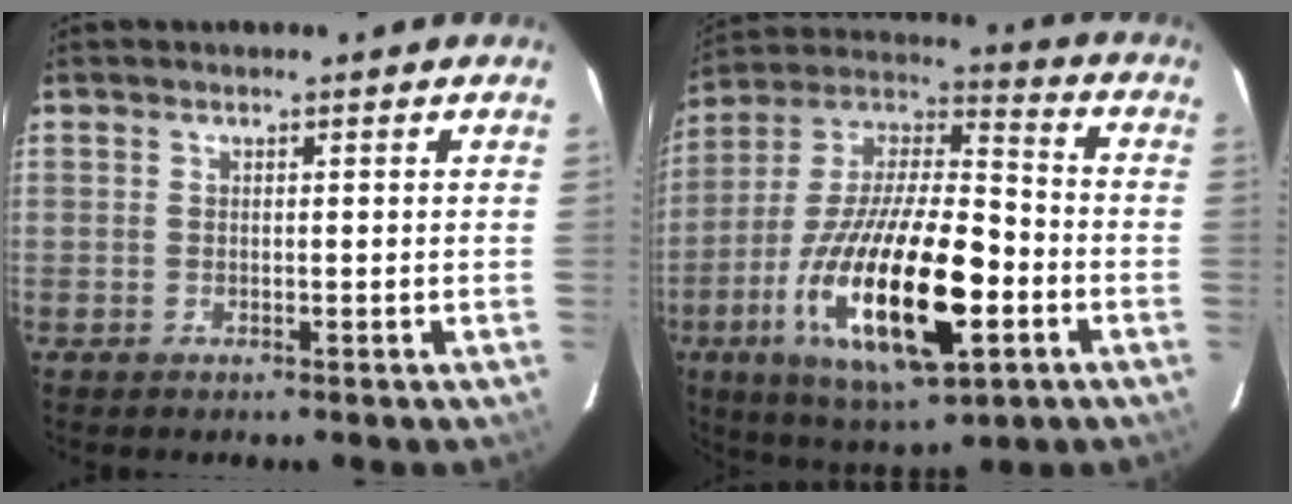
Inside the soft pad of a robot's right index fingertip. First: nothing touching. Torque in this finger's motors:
{"motor_torque": [1.35, -0.79, 1.06, 0.21]}